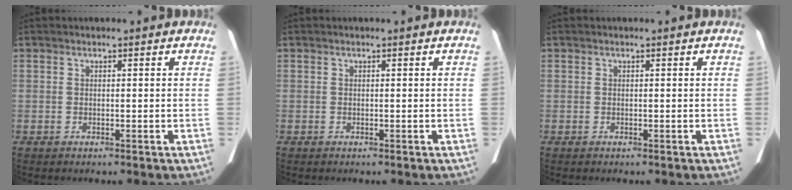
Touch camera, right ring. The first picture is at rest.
{"total": 0.0}
{"total": 0.0}